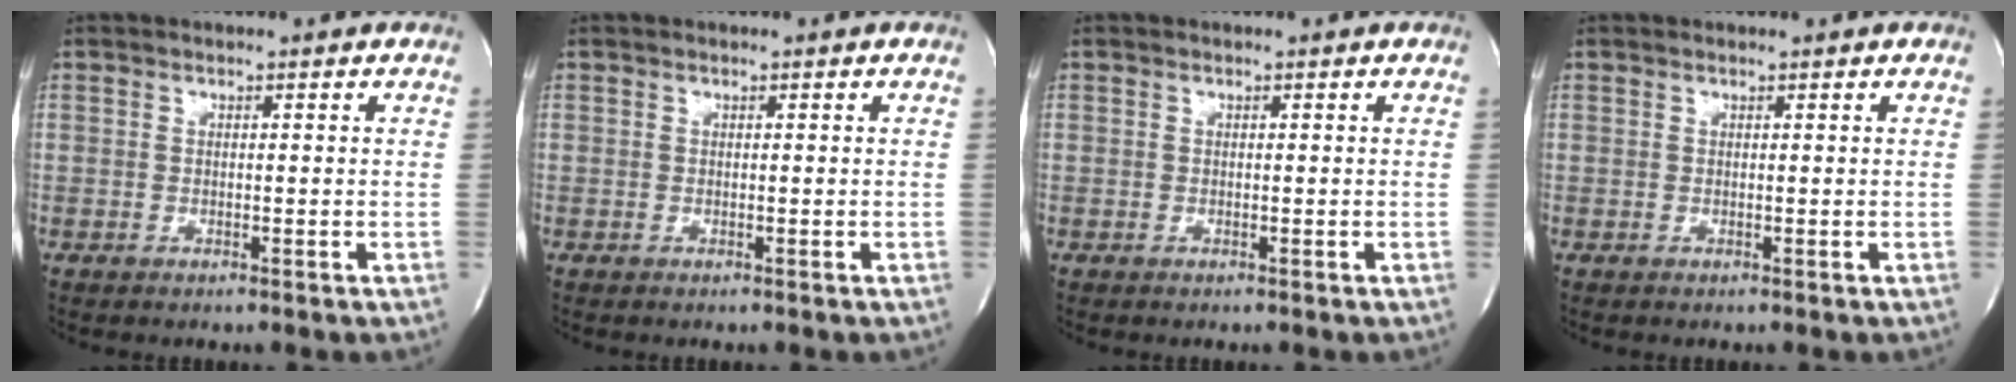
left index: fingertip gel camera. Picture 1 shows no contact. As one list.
[{"total": 0.0}, {"total": 0.0}, {"total": 0.0}]